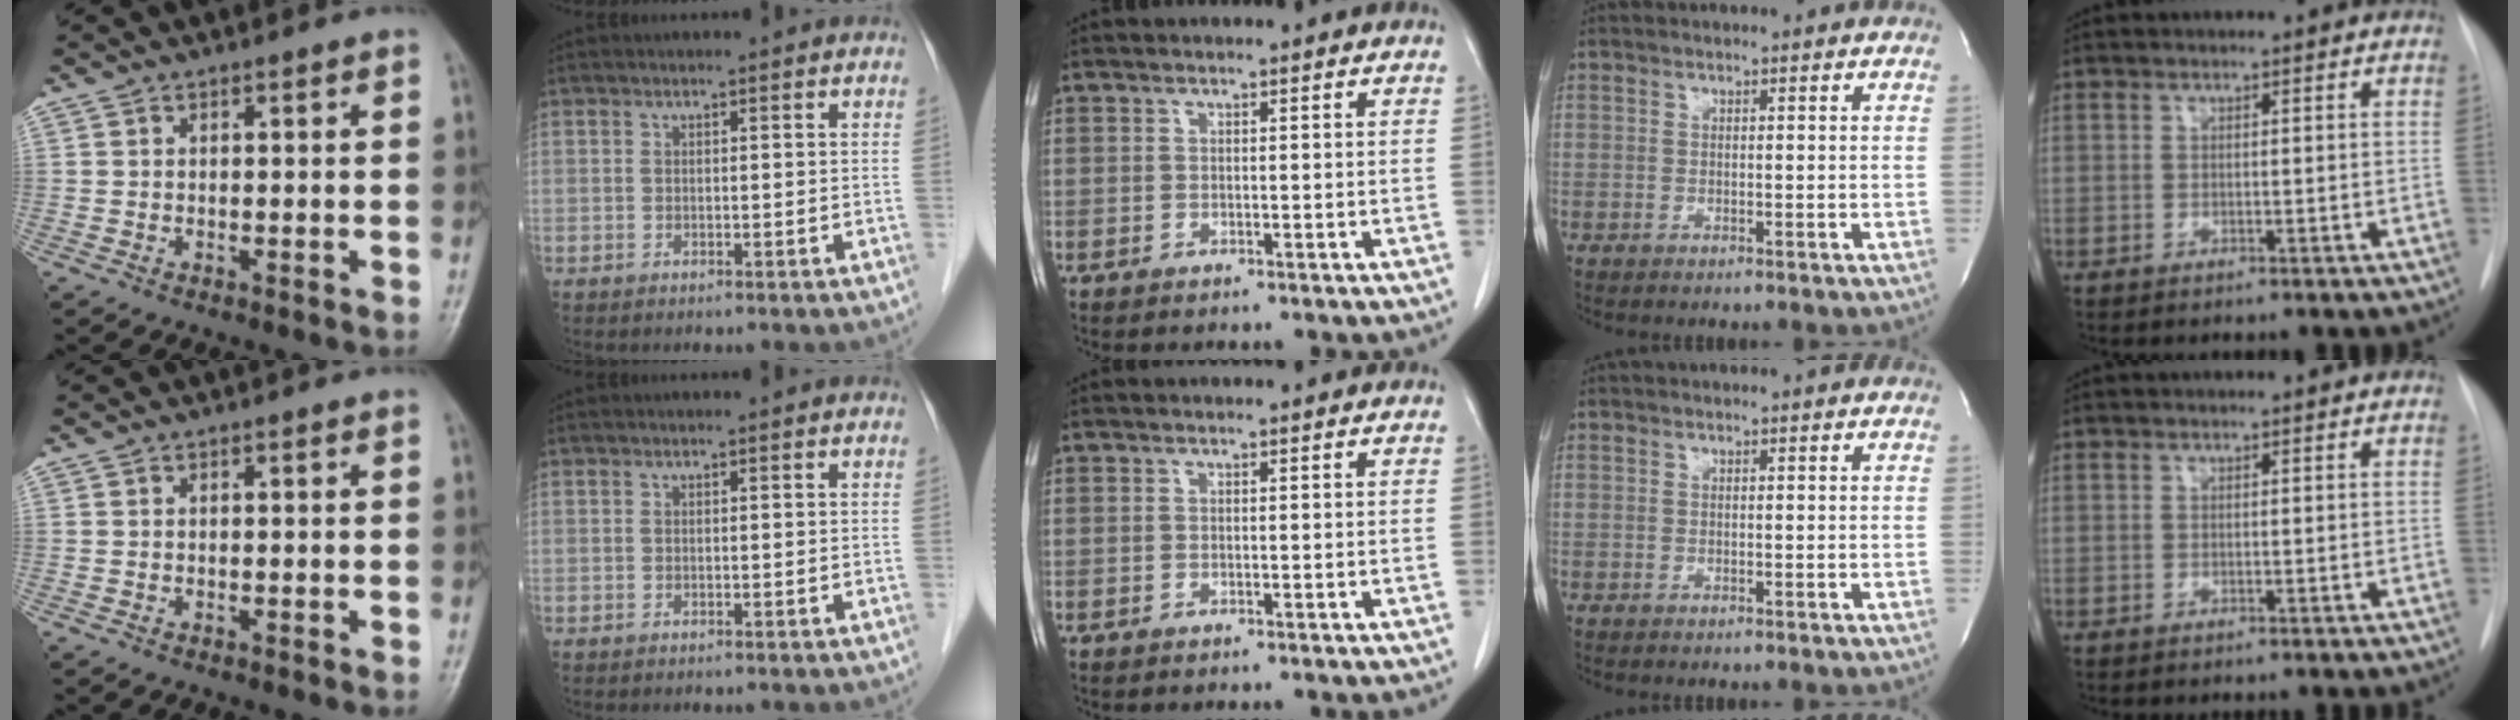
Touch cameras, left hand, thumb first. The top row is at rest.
{}